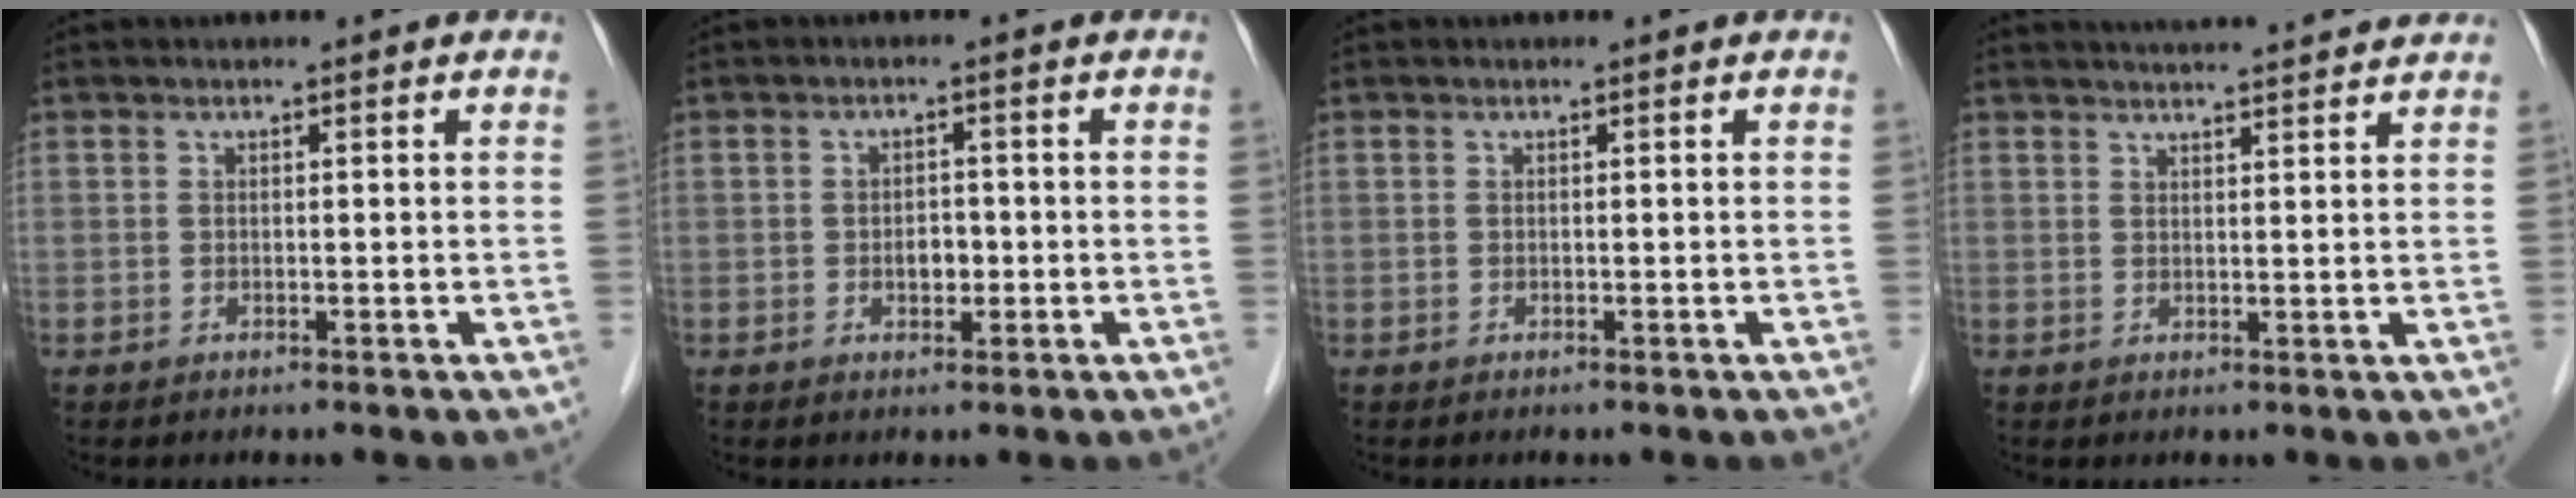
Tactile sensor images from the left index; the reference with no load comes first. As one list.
[{"total": 2.1, "force": [-0.7, 1.3, 1.5], "torque": [-0.022, 0.002, -0.006]}, {"total": 0.0}, {"total": 9.5, "force": [9.0, 0.3, 2.9], "torque": [-0.044, 0.021, 0.111]}]